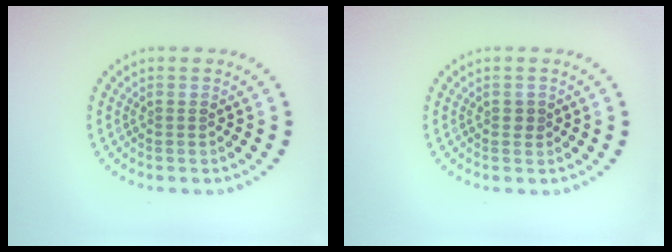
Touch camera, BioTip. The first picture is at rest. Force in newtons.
{"total": 0.8, "press": 0.8, "slide": 0.1}